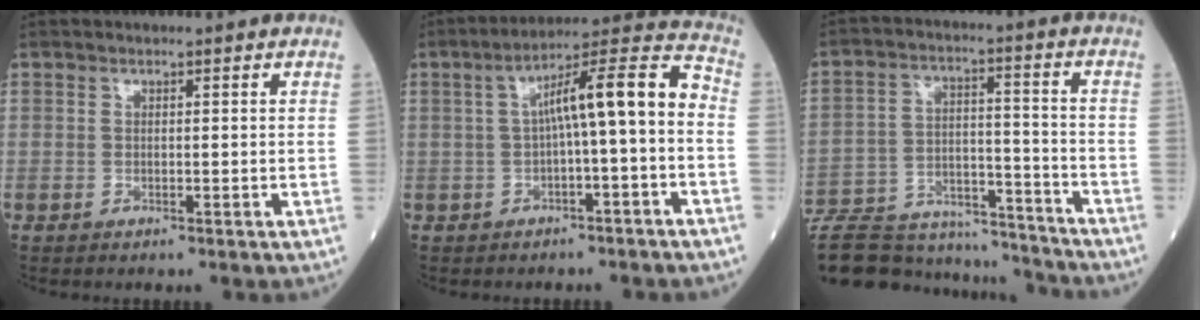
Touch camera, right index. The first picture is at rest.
{"total": 10.7, "force": [-0.4, 1.0, 10.6], "torque": [-0.161, 0.042, -0.005]}
{"total": 22.0, "force": [-20.4, 5.0, 6.5], "torque": [-0.145, 0.002, -0.309]}